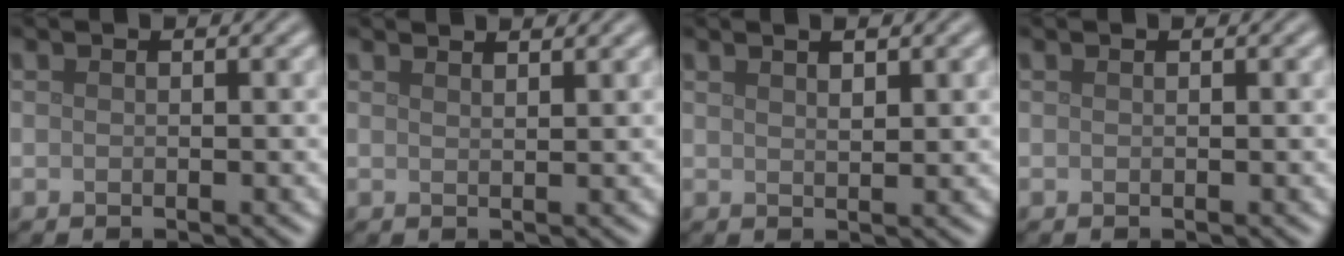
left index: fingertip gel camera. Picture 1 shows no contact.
{"total": 2.2, "force": [2.0, 0.5, 0.8], "torque": [-0.002, 0.006, 0.017]}
{"total": 2.0, "force": [1.3, 0.5, 1.4], "torque": [-0.018, 0.005, 0.020]}
{"total": 0.0}